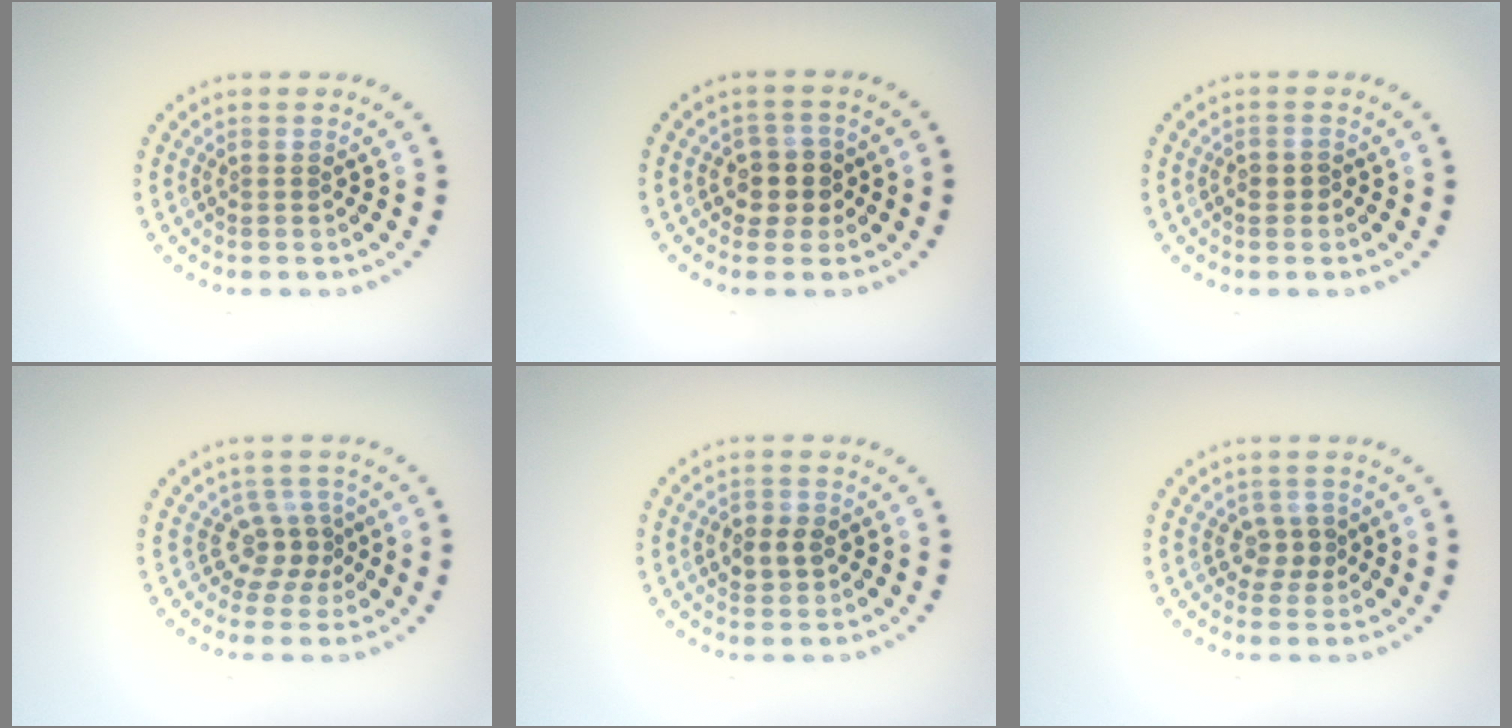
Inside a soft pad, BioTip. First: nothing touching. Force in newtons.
{"total": 2.9, "press": 2.6, "slide": 1.2}
{"total": 0.8, "press": 0.7, "slide": 0.4}
{"total": 2.8, "press": 2.0, "slide": 2.0}
{"total": 2.5, "press": 2.4, "slide": 0.4}
{"total": 2.0, "press": 1.8, "slide": 0.9}